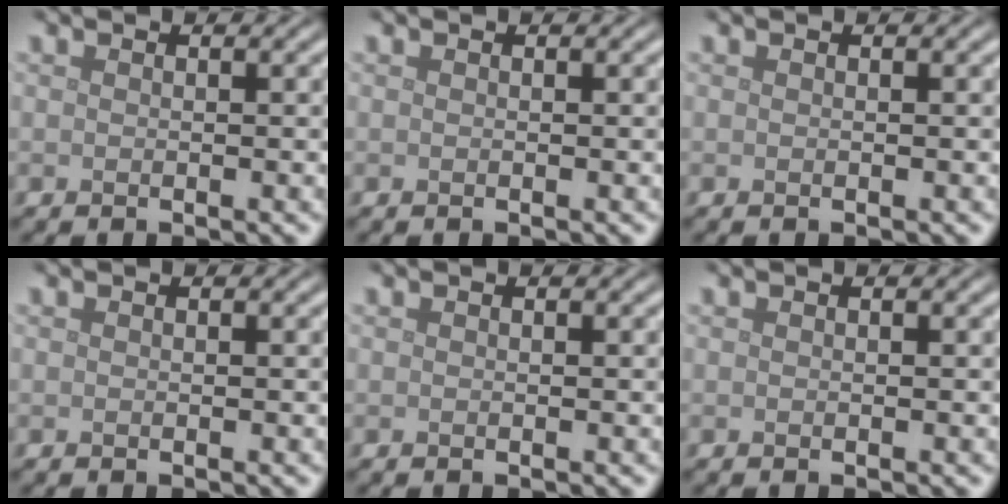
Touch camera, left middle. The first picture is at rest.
{"total": 0.0}
{"total": 0.0}
{"total": 0.0}
{"total": 0.0}
{"total": 0.0}